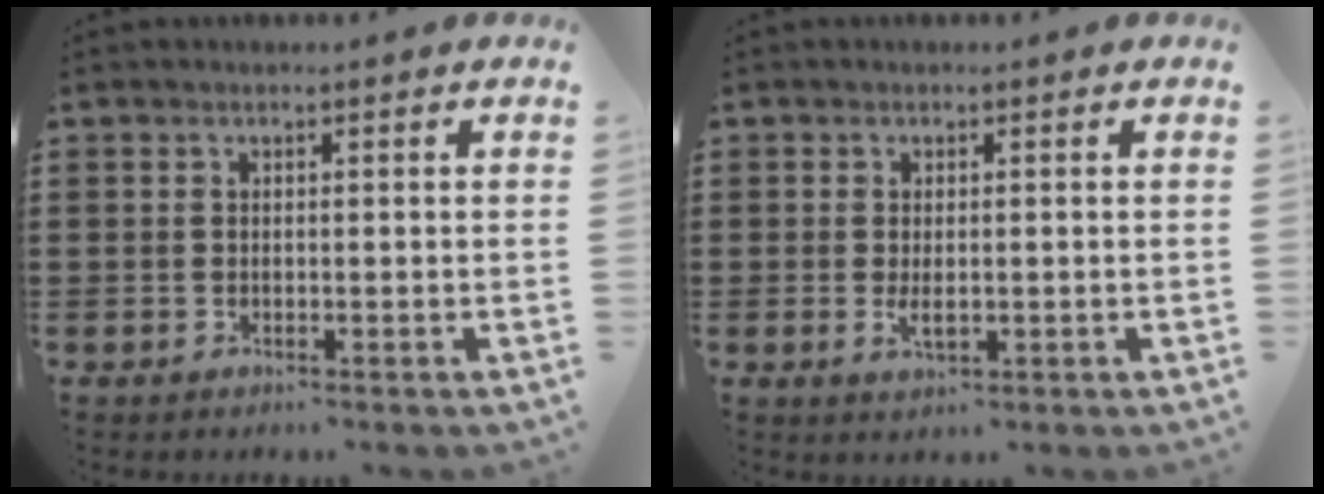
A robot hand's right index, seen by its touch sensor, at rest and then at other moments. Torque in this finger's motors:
{"motor_torque": [1.07, 1.06, 0.06, 0.05]}